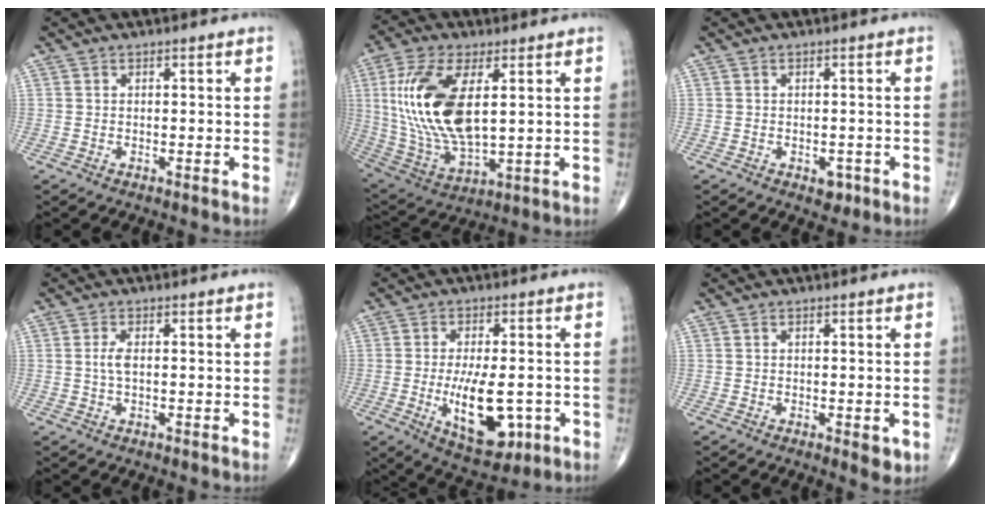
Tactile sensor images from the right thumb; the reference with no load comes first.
{"total": 19.5, "force": [3.6, 9.0, 16.9], "torque": [-0.355, -0.020, 0.077]}
{"total": 2.4, "force": [-1.1, 1.5, 1.5], "torque": [-0.005, 0.002, -0.010]}
{"total": 2.1, "force": [0.1, 0.8, 1.9], "torque": [-0.047, -0.001, 0.002]}
{"total": 13.0, "force": [-2.9, 5.8, 11.2], "torque": [-0.169, -0.008, -0.031]}
{"total": 4.9, "force": [-1.4, 2.0, 4.2], "torque": [-0.035, -0.008, -0.013]}